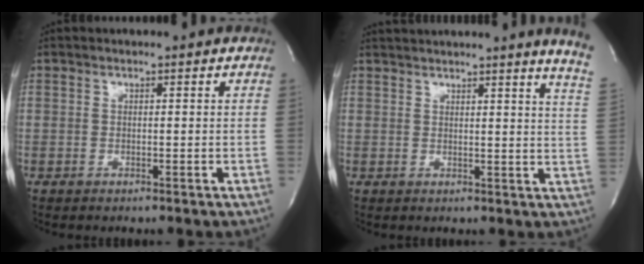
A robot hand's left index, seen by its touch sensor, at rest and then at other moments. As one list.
[{"total": 10.8, "force": [9.5, -2.0, 4.7], "torque": [-0.060, -0.058, 0.097]}]